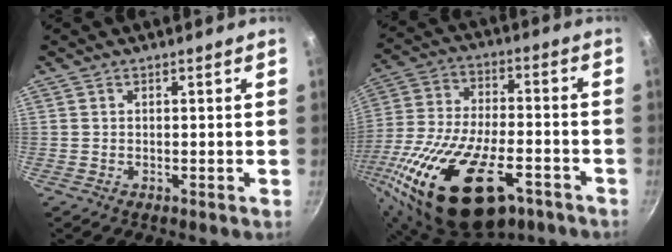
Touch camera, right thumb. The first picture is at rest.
{"total": 28.6, "force": [-13.2, 14.1, 21.1], "torque": [-0.397, 0.022, -0.225]}